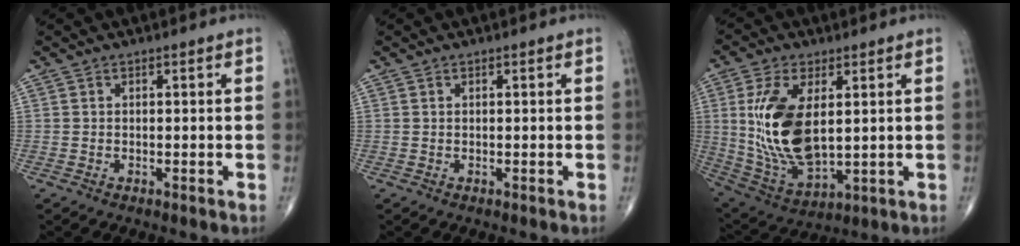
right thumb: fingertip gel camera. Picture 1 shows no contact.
{"total": 0.0}
{"total": 17.0, "force": [2.6, 8.6, 14.5], "torque": [-0.285, -0.020, 0.065]}